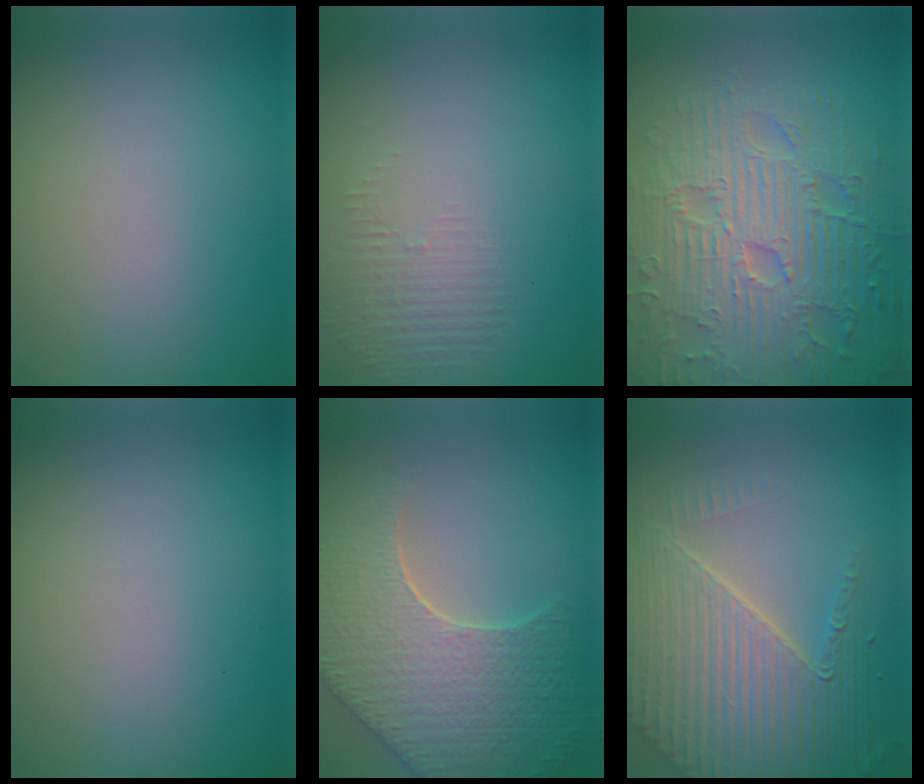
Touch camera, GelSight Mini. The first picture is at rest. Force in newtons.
{"total": 1.4, "press": 0.1, "slide": 1.4}
{"total": 10.4, "press": 7.0, "slide": 7.6}
{"total": 0.0}
{"total": 9.0, "press": 6.4, "slide": 6.3}
{"total": 7.0, "press": 5.4, "slide": 4.4}